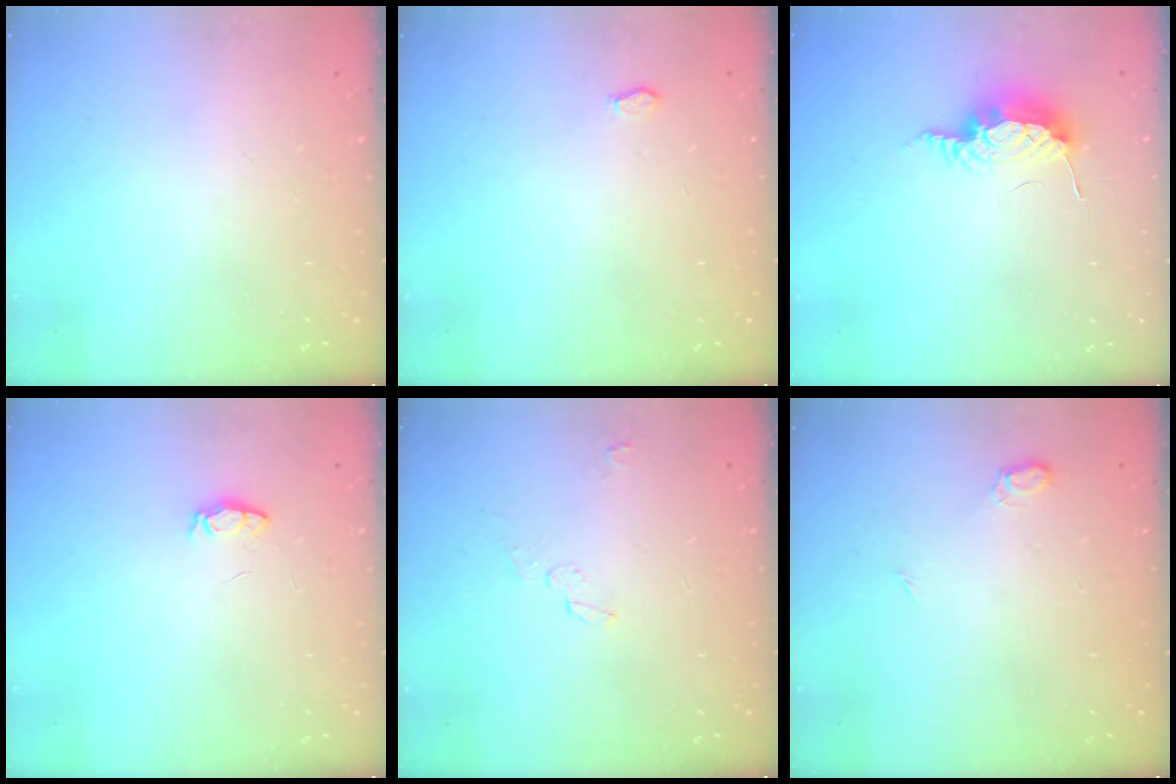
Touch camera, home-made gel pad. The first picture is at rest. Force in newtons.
{"total": 2.6, "press": 2.5, "slide": 0.4}
{"total": 8.4, "press": 8.3, "slide": 1.0}
{"total": 4.4, "press": 4.3, "slide": 0.5}
{"total": 2.6, "press": 2.3, "slide": 1.2}
{"total": 5.5, "press": 5.5, "slide": 0.7}